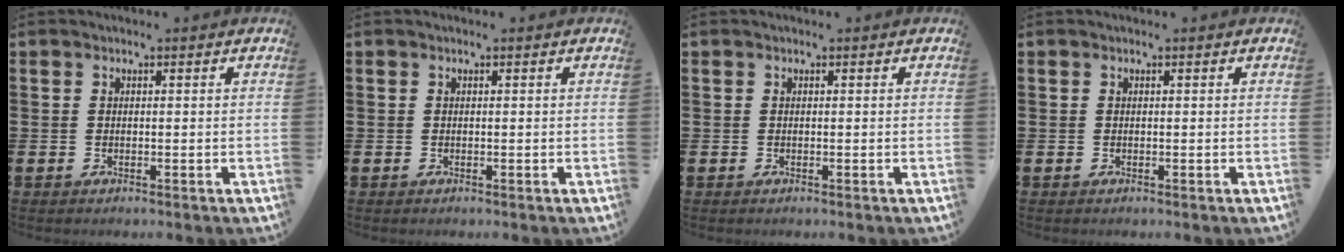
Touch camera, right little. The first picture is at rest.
{"total": 0.0}
{"total": 0.0}
{"total": 0.0}